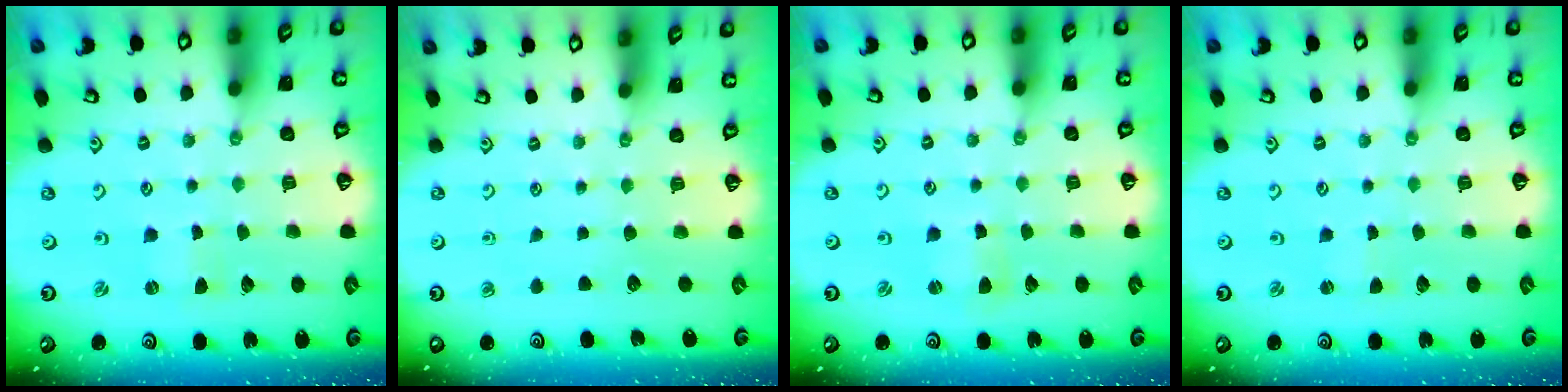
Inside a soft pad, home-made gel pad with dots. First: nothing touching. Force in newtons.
{"total": 0.0}
{"total": 1.8, "press": 1.8, "slide": 0.2}
{"total": 0.0}